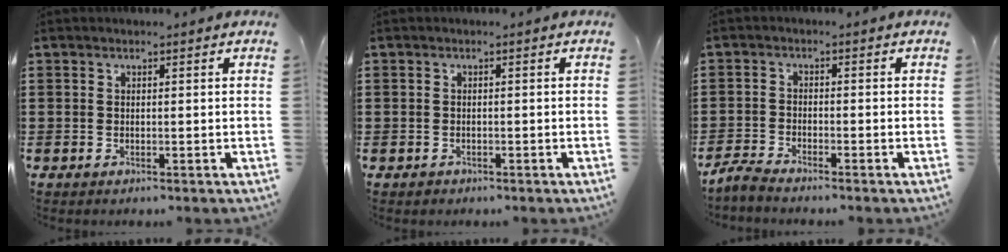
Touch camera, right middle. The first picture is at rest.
{"total": 0.7, "force": [-0.5, 0.5, 0.0], "torque": [0.000, 0.004, -0.012]}
{"total": 2.6, "force": [-2.5, 0.2, 0.8], "torque": [-0.037, -0.003, -0.057]}